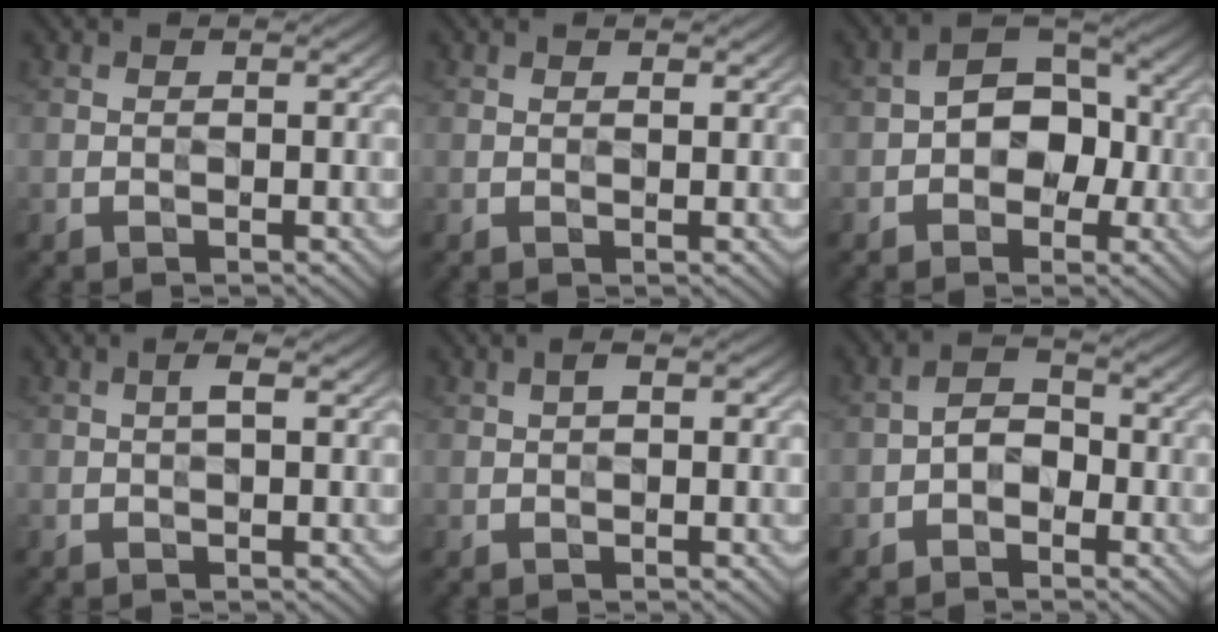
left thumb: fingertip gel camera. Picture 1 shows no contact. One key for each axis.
{"total": 0.5, "fx": 0.5, "fy": 0.3, "fz": 0.0, "tx": -0.001, "ty": -0.003, "tz": 0.007}
{"total": 6.5, "fx": -1.1, "fy": 4.7, "fz": 4.3, "tx": -0.050, "ty": 0.008, "tz": -0.030}
{"total": 1.0, "fx": 0.3, "fy": 0.2, "fz": 0.9, "tx": -0.022, "ty": 0.003, "tz": 0.006}
{"total": 1.6, "fx": 0.6, "fy": 0.8, "fz": 1.2, "tx": -0.019, "ty": 0.003, "tz": 0.009}
{"total": 3.0, "fx": -1.3, "fy": 2.1, "fz": 1.6, "tx": -0.026, "ty": 0.009, "tz": -0.033}